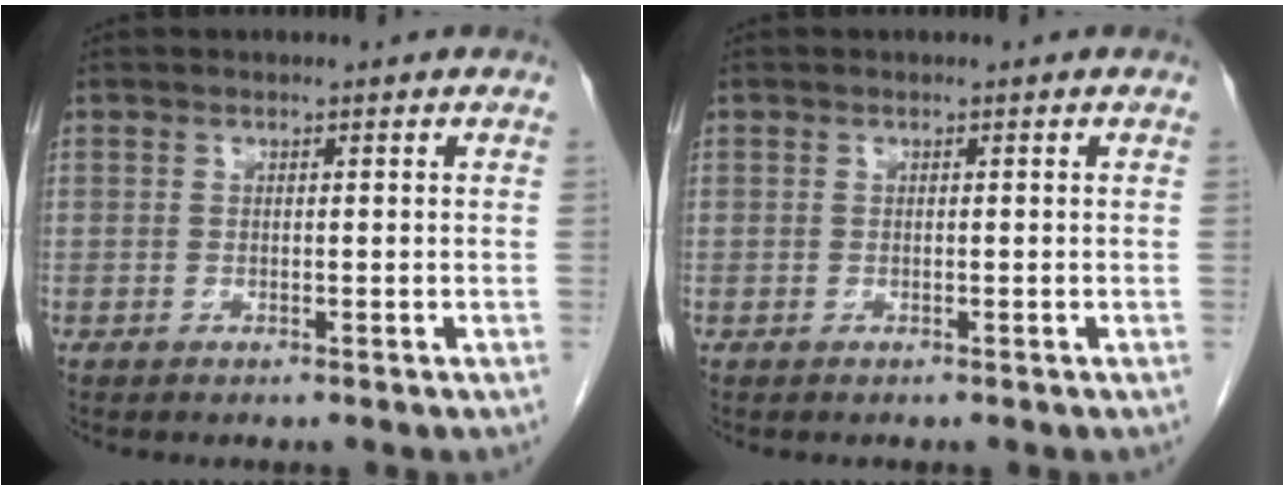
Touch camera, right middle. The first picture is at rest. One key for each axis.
{"total": 0.7, "fx": -0.5, "fy": 0.4, "fz": -0.1, "tx": -0.009, "ty": 0.000, "tz": -0.011}